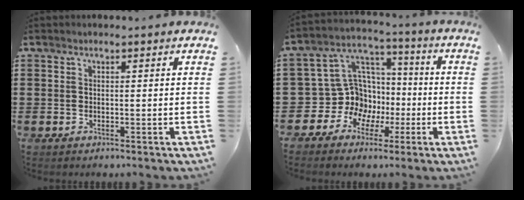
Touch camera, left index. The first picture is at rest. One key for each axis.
{"total": 10.6, "fx": -2.2, "fy": 10.1, "fz": 2.2, "tx": -0.095, "ty": -0.003, "tz": -0.032}